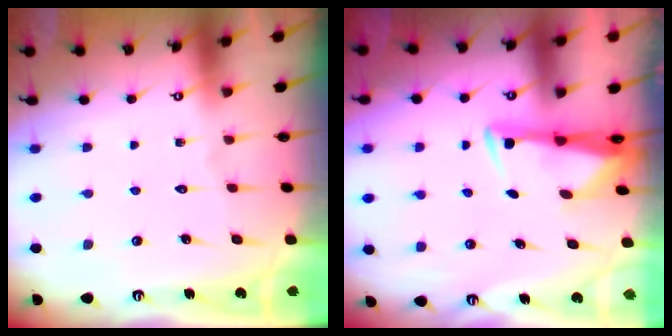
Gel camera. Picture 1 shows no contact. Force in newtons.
{"total": 3.1, "press": 3.0, "slide": 0.9}